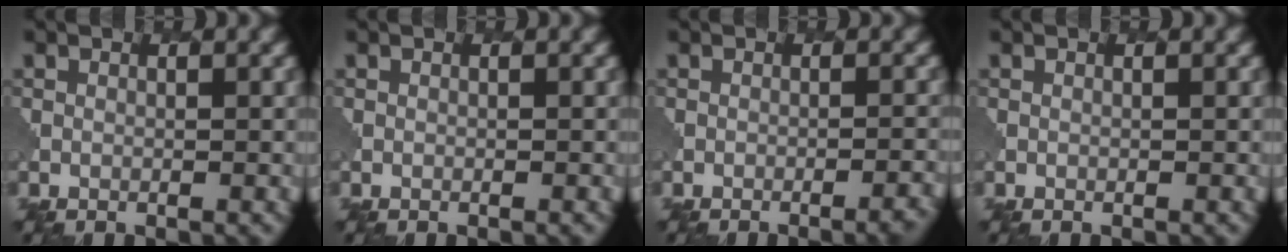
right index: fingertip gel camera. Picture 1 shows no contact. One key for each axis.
{"total": 0.0}
{"total": 2.8, "fx": -1.8, "fy": 0.8, "fz": 1.9, "tx": -0.011, "ty": 0.015, "tz": -0.025}
{"total": 0.0}